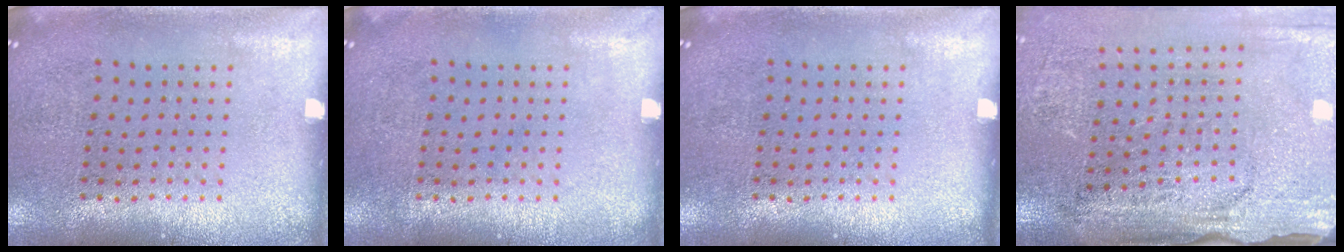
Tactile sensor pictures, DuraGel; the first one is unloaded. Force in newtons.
{"total": 0.0}
{"total": 0.0}
{"total": 3.7, "press": 3.2, "slide": 1.9}